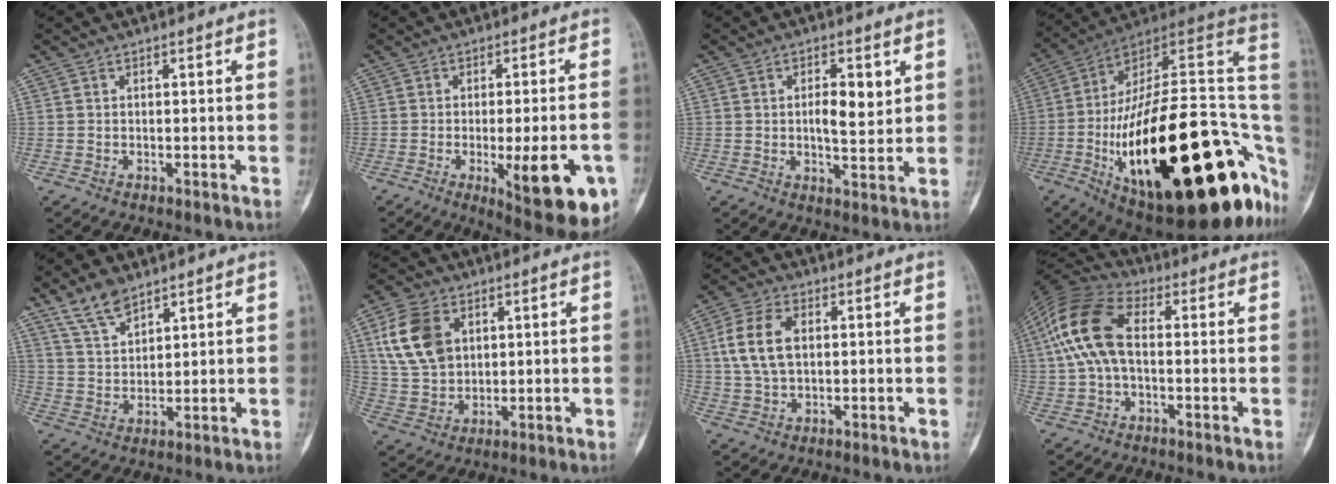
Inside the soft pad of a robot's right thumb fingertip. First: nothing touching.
{"total": 15.5, "force": [-5.1, 4.4, 13.9], "torque": [-0.149, 0.002, -0.053]}
{"total": 6.6, "force": [1.7, 2.8, 5.7], "torque": [-0.076, -0.012, 0.028]}
{"total": 43.3, "force": [-10.2, 16.8, 38.6], "torque": [-0.510, 0.048, -0.153]}
{"total": 6.8, "force": [5.3, 2.8, 3.2], "torque": [-0.046, -0.027, 0.109]}
{"total": 12.7, "force": [4.2, 9.0, 7.9], "torque": [-0.138, -0.008, 0.087]}
{"total": 9.4, "force": [1.7, 5.8, 7.2], "torque": [-0.142, 0.009, 0.034]}
{"total": 13.6, "force": [1.2, 7.9, 11.1], "torque": [-0.234, 0.032, 0.013]}